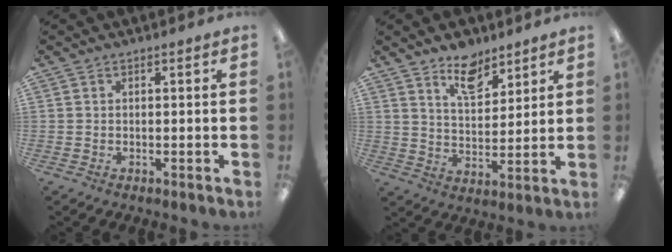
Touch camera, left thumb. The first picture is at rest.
{"total": 9.8, "force": [7.5, 4.6, 4.3], "torque": [-0.058, -0.043, 0.132]}